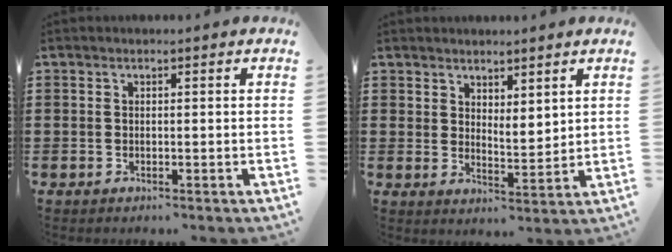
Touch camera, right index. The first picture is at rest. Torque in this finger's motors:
{"motor_torque": [0.35, 0.26, 0.08, 0.02]}